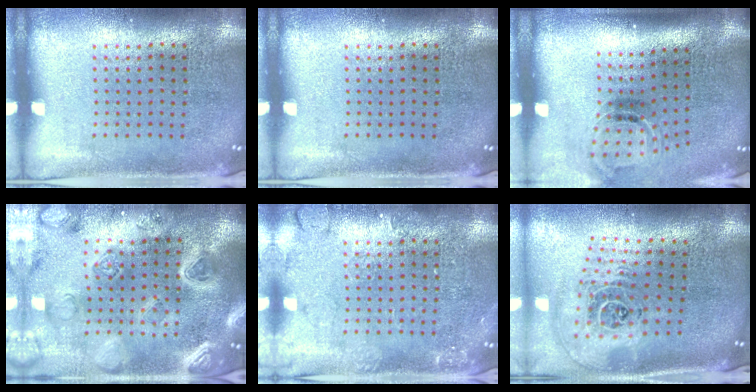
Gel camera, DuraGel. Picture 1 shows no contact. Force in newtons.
{"total": 0.0}
{"total": 1.5, "press": 1.0, "slide": 1.1}
{"total": 4.4, "press": 3.9, "slide": 2.0}
{"total": 2.2, "press": 2.2, "slide": 0.4}
{"total": 2.6, "press": 1.9, "slide": 1.8}